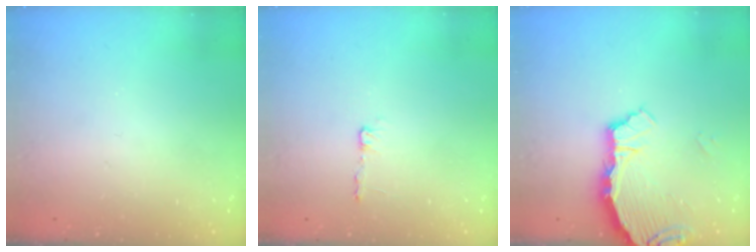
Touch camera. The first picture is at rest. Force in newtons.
{"total": 3.4, "press": 3.4, "slide": 0.3}
{"total": 3.9, "press": 3.9, "slide": 0.2}